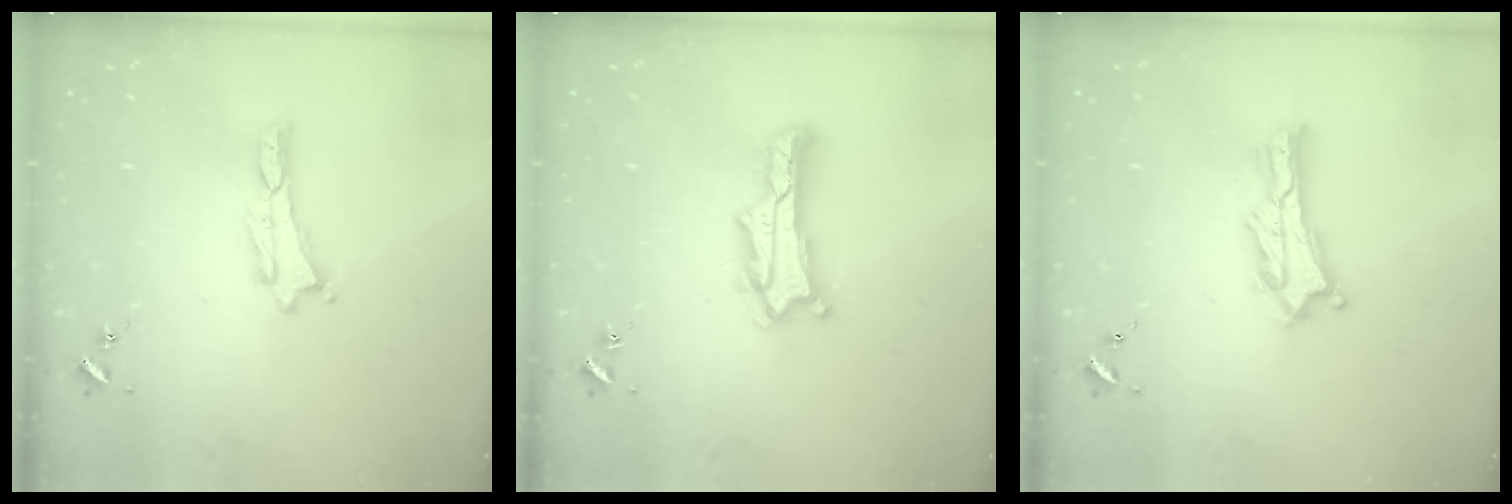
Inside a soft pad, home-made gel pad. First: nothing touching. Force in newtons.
{"total": 5.0, "press": 5.0, "slide": 0.6}
{"total": 2.7, "press": 2.7, "slide": 0.3}